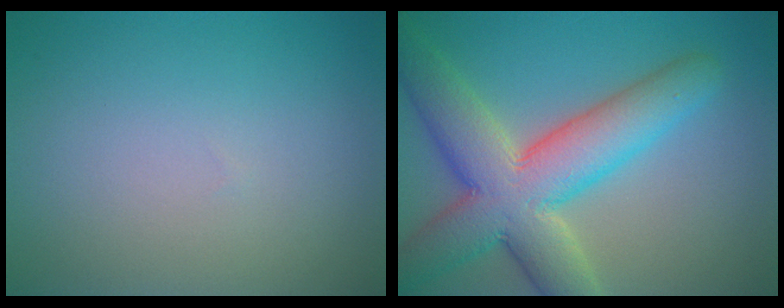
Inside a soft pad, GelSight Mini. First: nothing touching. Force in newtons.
{"total": 10.2, "press": 10.2, "slide": 0.5}